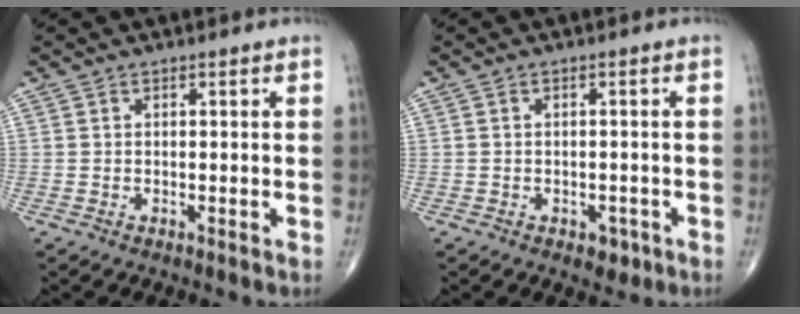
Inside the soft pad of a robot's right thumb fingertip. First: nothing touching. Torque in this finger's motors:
{"motor_torque": [-0.25, 0.02, -0.12, -0.03, 0.05]}